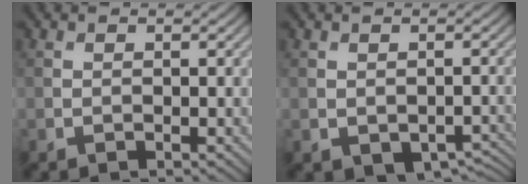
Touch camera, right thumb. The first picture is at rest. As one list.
[{"total": 3.6, "force": [-1.7, 2.2, 2.3], "torque": [-0.035, -0.020, -0.011]}]